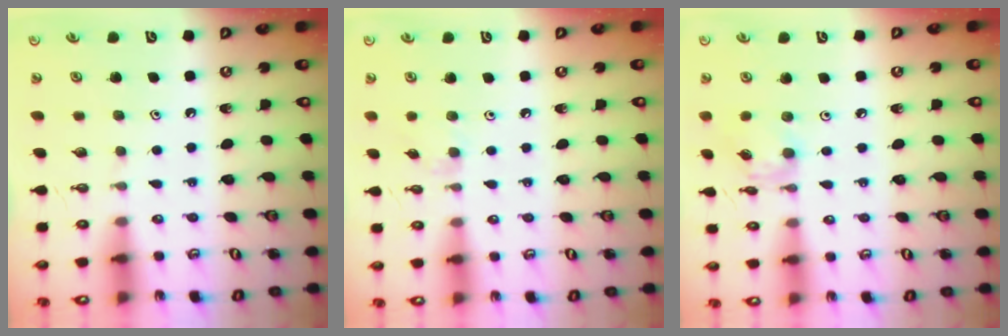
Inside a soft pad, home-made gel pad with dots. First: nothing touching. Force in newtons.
{"total": 2.7, "press": 2.6, "slide": 0.4}
{"total": 7.8, "press": 7.8, "slide": 0.5}